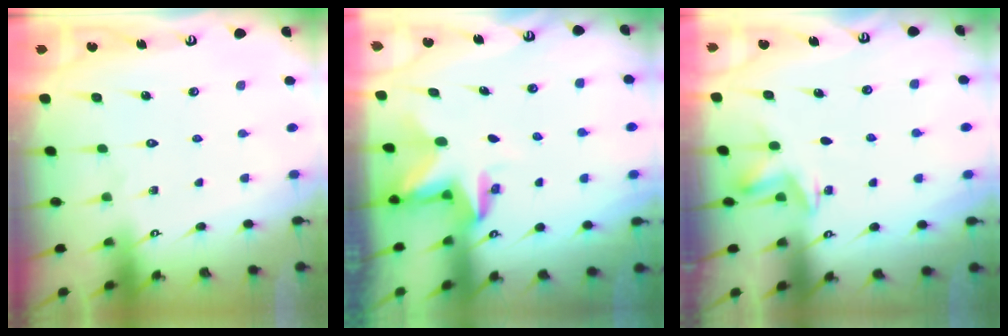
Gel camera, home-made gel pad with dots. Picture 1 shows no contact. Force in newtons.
{"total": 2.8, "press": 2.8, "slide": 0.2}
{"total": 3.3, "press": 2.9, "slide": 1.6}